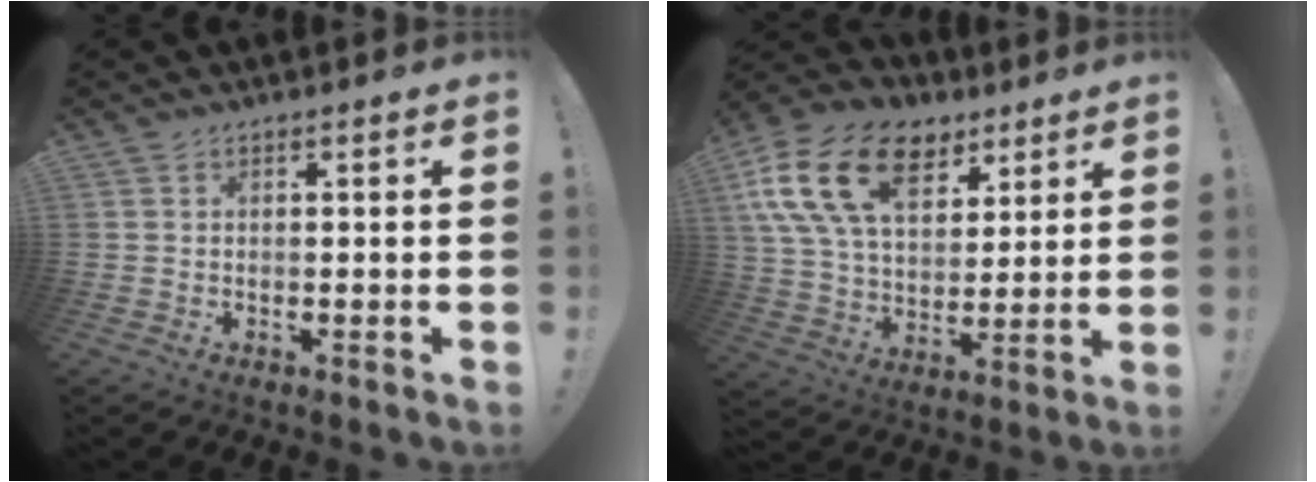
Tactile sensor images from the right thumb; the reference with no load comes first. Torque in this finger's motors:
{"motor_torque": [1.06, 2.85, 1.07, -0.41, 0.22]}